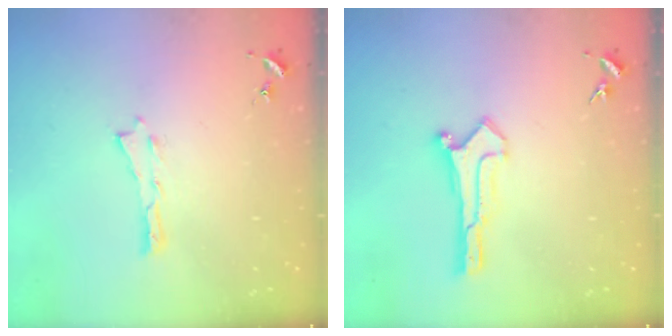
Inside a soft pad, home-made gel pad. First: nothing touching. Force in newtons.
{"total": 0.6, "press": 0.6, "slide": 0.0}